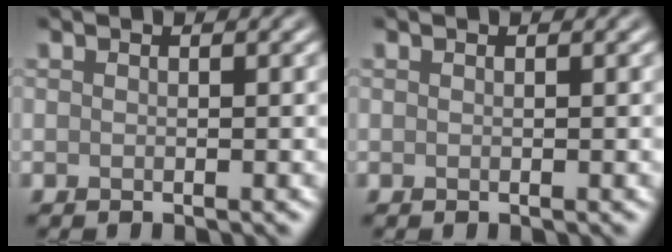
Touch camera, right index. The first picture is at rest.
{"total": 0.0}